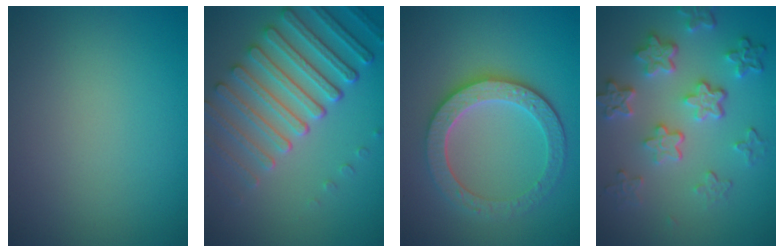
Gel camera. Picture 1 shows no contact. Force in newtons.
{"total": 7.2, "press": 5.5, "slide": 4.6}
{"total": 5.2, "press": 4.4, "slide": 2.8}
{"total": 5.9, "press": 4.4, "slide": 3.9}